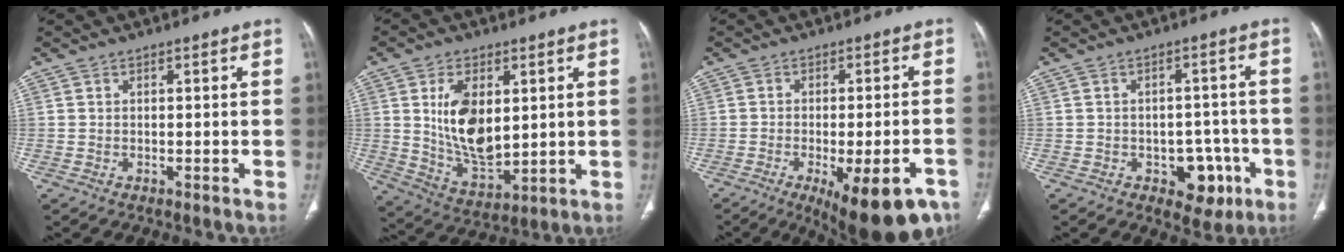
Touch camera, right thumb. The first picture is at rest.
{"total": 13.4, "force": [2.8, 7.5, 10.8], "torque": [-0.177, -0.022, 0.065]}
{"total": 16.6, "force": [-9.4, 5.9, 12.4], "torque": [-0.122, 0.027, -0.122]}
{"total": 7.8, "force": [-3.2, 5.2, 4.8], "torque": [-0.025, 0.021, -0.035]}